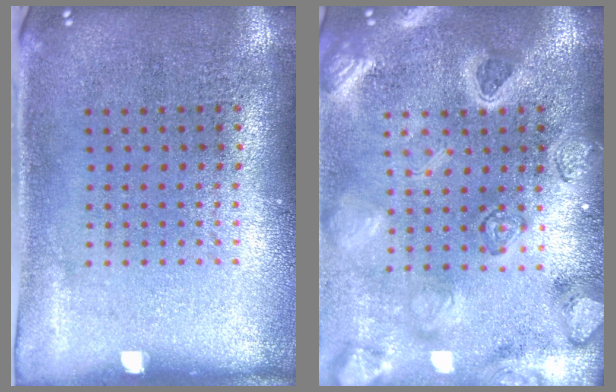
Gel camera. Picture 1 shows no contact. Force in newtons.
{"total": 3.5, "press": 3.0, "slide": 1.8}